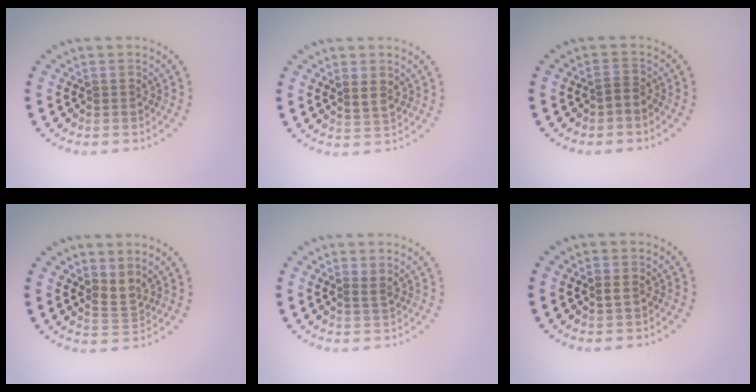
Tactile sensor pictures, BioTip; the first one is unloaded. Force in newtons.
{"total": 1.5, "press": 1.4, "slide": 0.5}
{"total": 1.2, "press": 0.8, "slide": 0.8}
{"total": 1.9, "press": 1.4, "slide": 1.3}
{"total": 0.5, "press": 0.2, "slide": 0.5}
{"total": 0.7, "press": 0.7, "slide": 0.0}